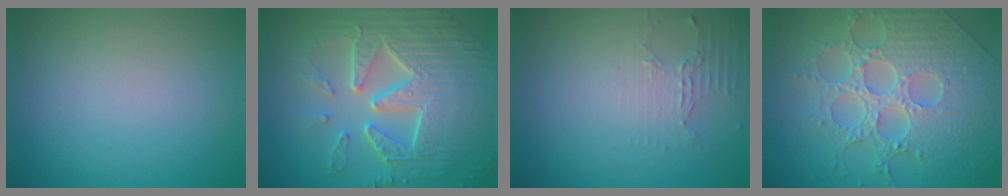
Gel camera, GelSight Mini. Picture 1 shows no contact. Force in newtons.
{"total": 9.5, "press": 6.4, "slide": 7.1}
{"total": 2.0, "press": 1.5, "slide": 1.4}
{"total": 8.6, "press": 6.3, "slide": 5.8}